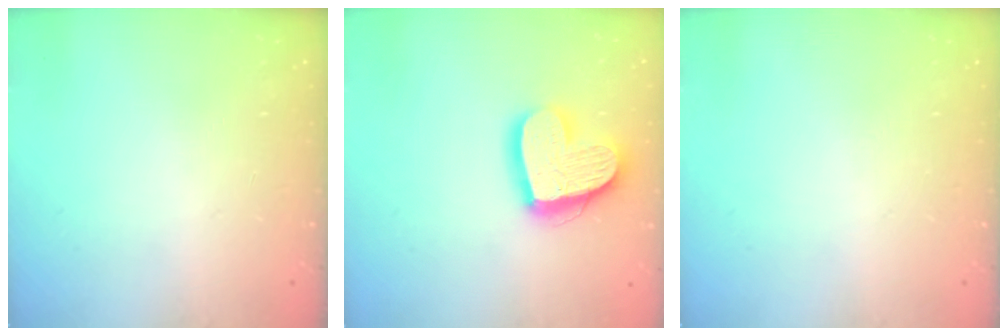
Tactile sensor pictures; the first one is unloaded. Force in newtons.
{"total": 18.1, "press": 18.0, "slide": 1.8}
{"total": 0.0}